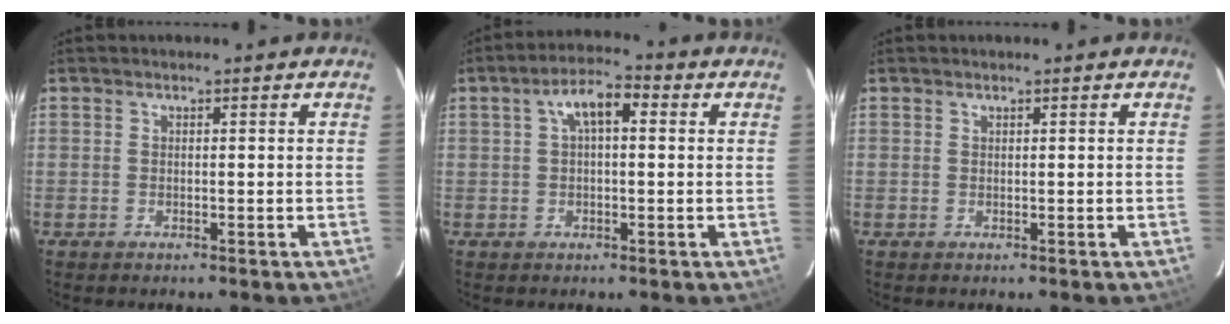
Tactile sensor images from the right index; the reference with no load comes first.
{"total": 6.1, "force": [1.4, 2.5, 5.4], "torque": [-0.101, 0.023, 0.025]}
{"total": 0.0}